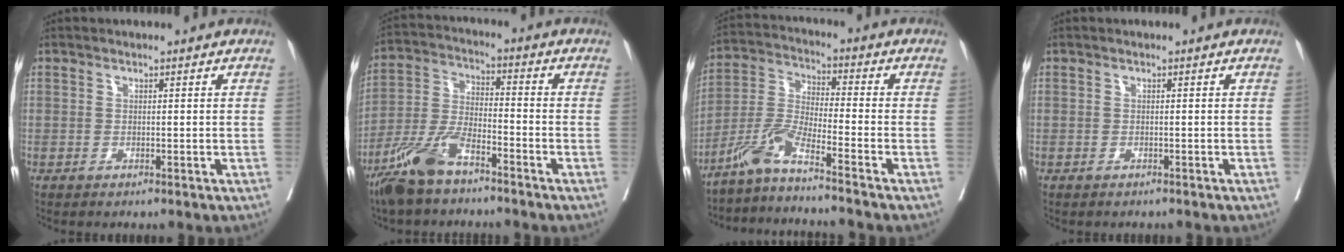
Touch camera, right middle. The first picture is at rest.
{"total": 9.8, "force": [-7.1, 2.6, 6.2], "torque": [-0.143, -0.016, -0.143]}
{"total": 7.2, "force": [-6.1, -1.5, 3.6], "torque": [-0.091, -0.010, -0.124]}
{"total": 0.9, "force": [-0.8, 0.3, 0.2], "torque": [-0.009, -0.001, -0.013]}